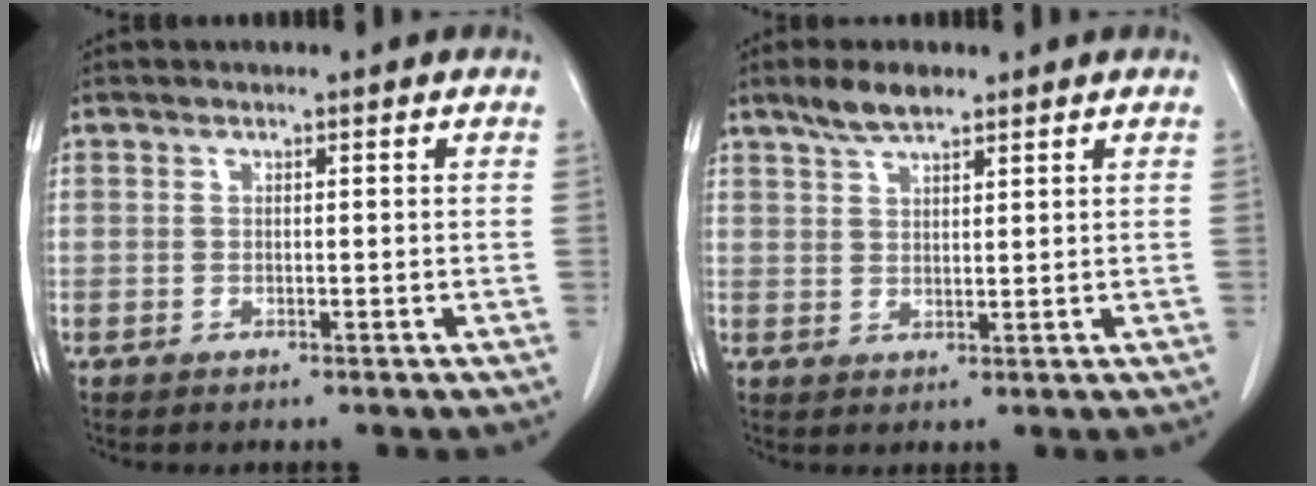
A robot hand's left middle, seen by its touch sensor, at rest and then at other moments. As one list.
[{"total": 4.5, "force": [3.5, 1.1, 2.6], "torque": [-0.060, 0.007, 0.066]}]